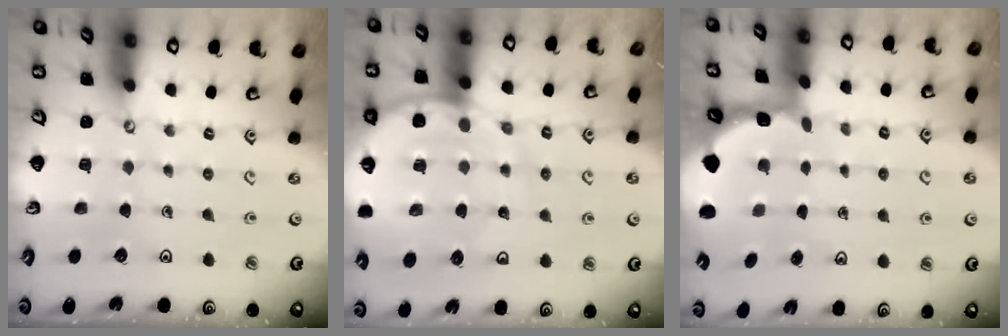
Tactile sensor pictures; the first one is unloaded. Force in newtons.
{"total": 11.7, "press": 11.6, "slide": 1.5}
{"total": 1.7, "press": 1.6, "slide": 0.4}